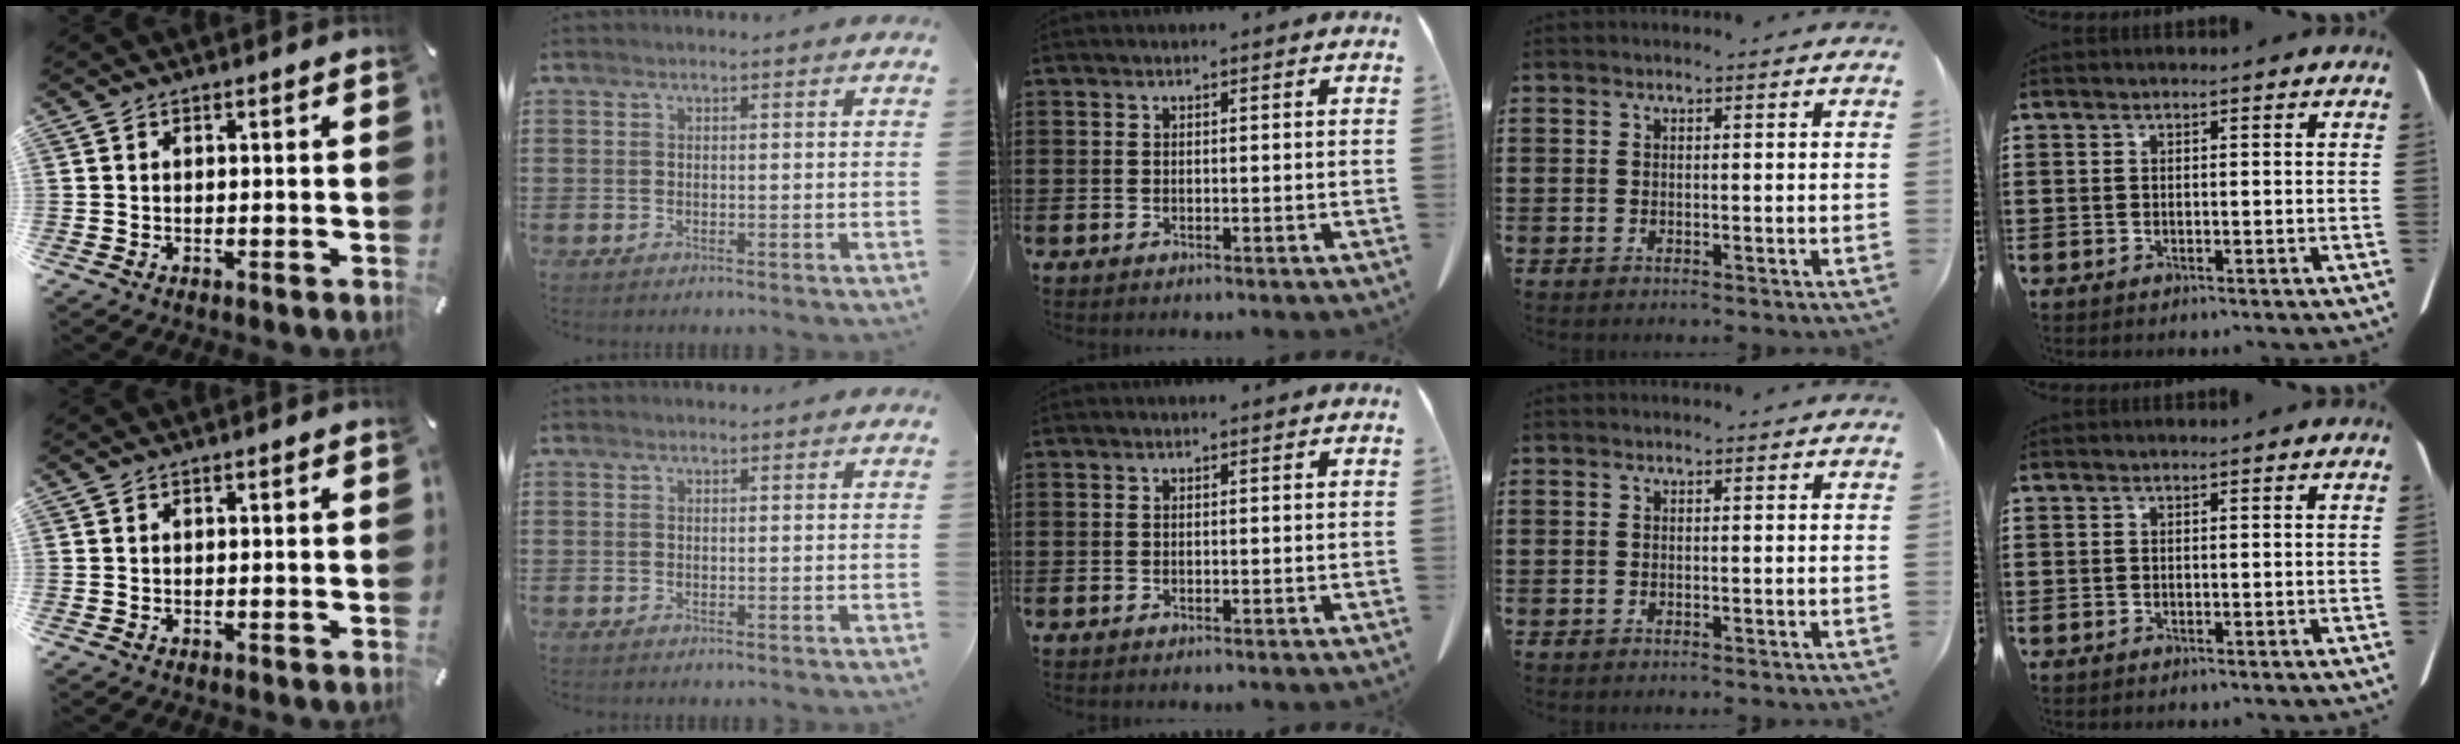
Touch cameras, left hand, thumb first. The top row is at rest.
{}